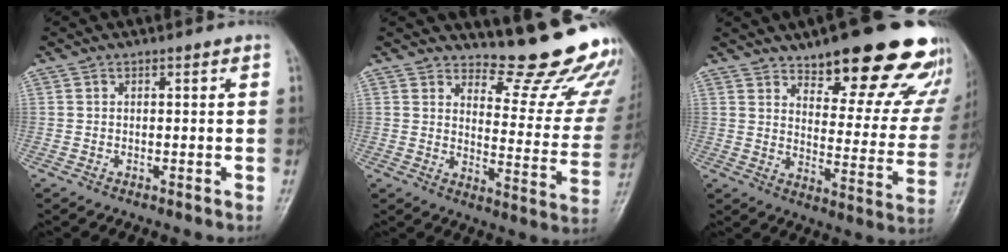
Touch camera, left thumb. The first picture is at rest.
{"total": 17.7, "force": [15.5, 4.2, 7.5], "torque": [-0.049, -0.163, 0.186]}
{"total": 25.0, "force": [18.2, 8.4, 15.0], "torque": [-0.147, -0.095, 0.232]}